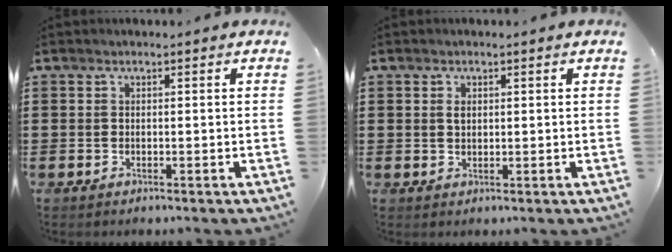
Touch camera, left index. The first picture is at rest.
{"total": 1.3, "force": [0.4, 0.9, 0.9], "torque": [-0.019, 0.006, 0.008]}